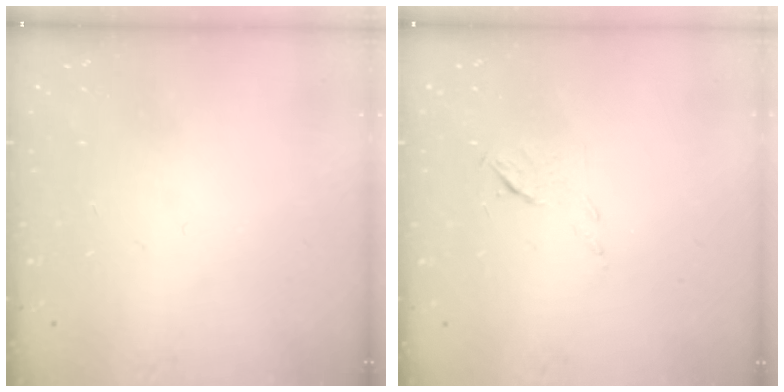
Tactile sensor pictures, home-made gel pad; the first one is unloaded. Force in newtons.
{"total": 4.8, "press": 4.7, "slide": 1.0}